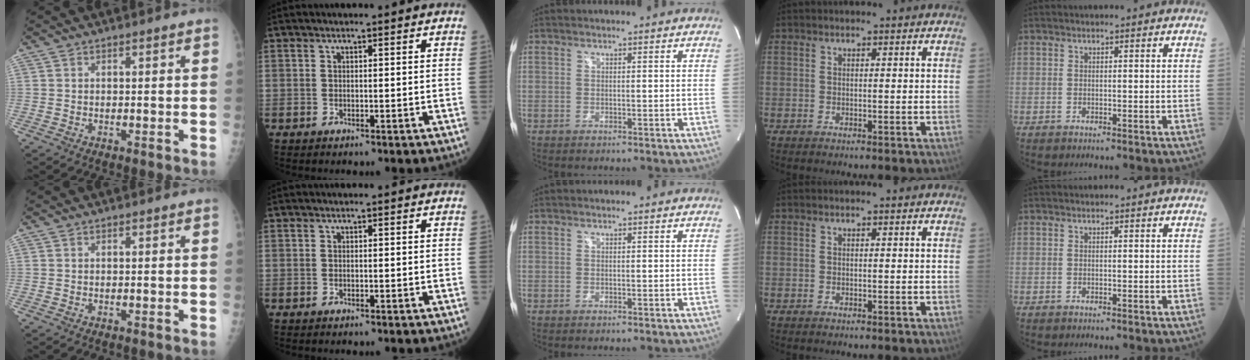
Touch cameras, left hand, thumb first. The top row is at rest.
{}